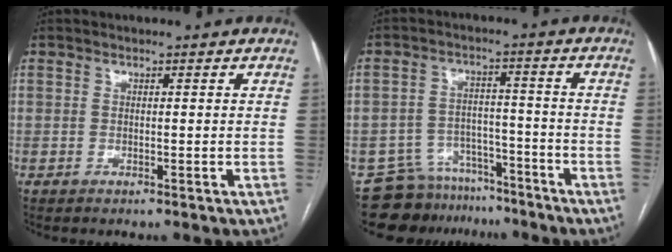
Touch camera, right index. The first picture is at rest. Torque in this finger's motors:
{"motor_torque": [-0.62, -0.73, -0.44, -0.21]}